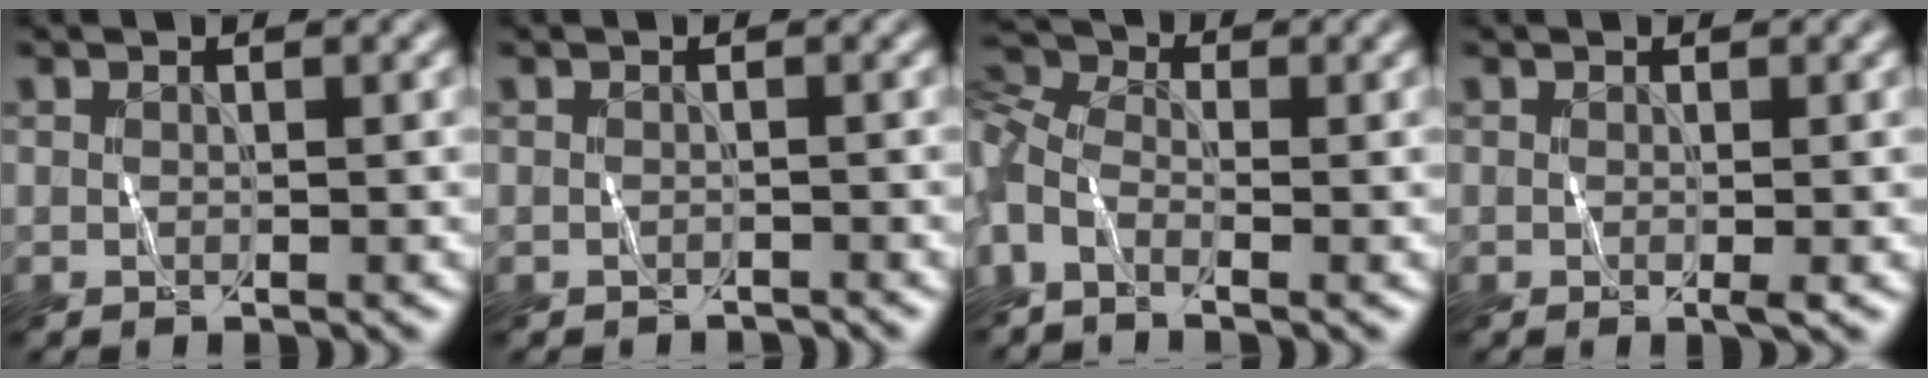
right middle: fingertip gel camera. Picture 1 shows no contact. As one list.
[{"total": 1.2, "force": [-1.1, 0.1, 0.0], "torque": [0.002, -0.004, -0.018]}, {"total": 4.6, "force": [-0.7, 2.5, 3.8], "torque": [-0.097, -0.003, -0.031]}, {"total": 0.9, "force": [0.0, 0.1, 0.9], "torque": [-0.015, -0.004, 0.000]}]